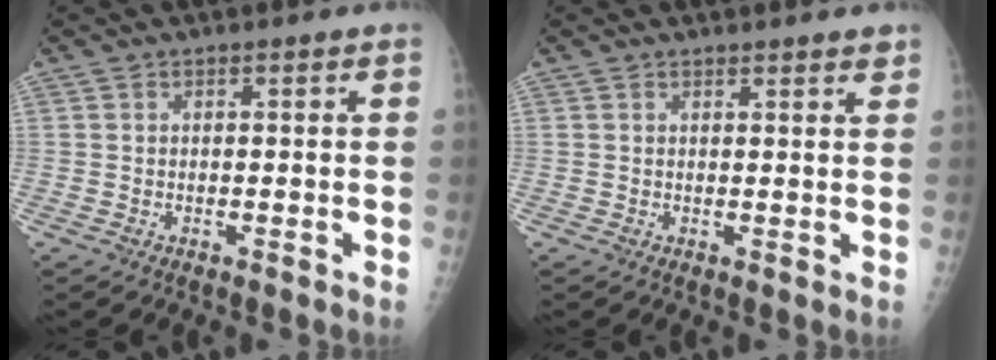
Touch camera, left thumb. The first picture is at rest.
{"total": 2.1, "force": [1.9, 0.2, 0.9], "torque": [-0.006, -0.008, 0.021]}